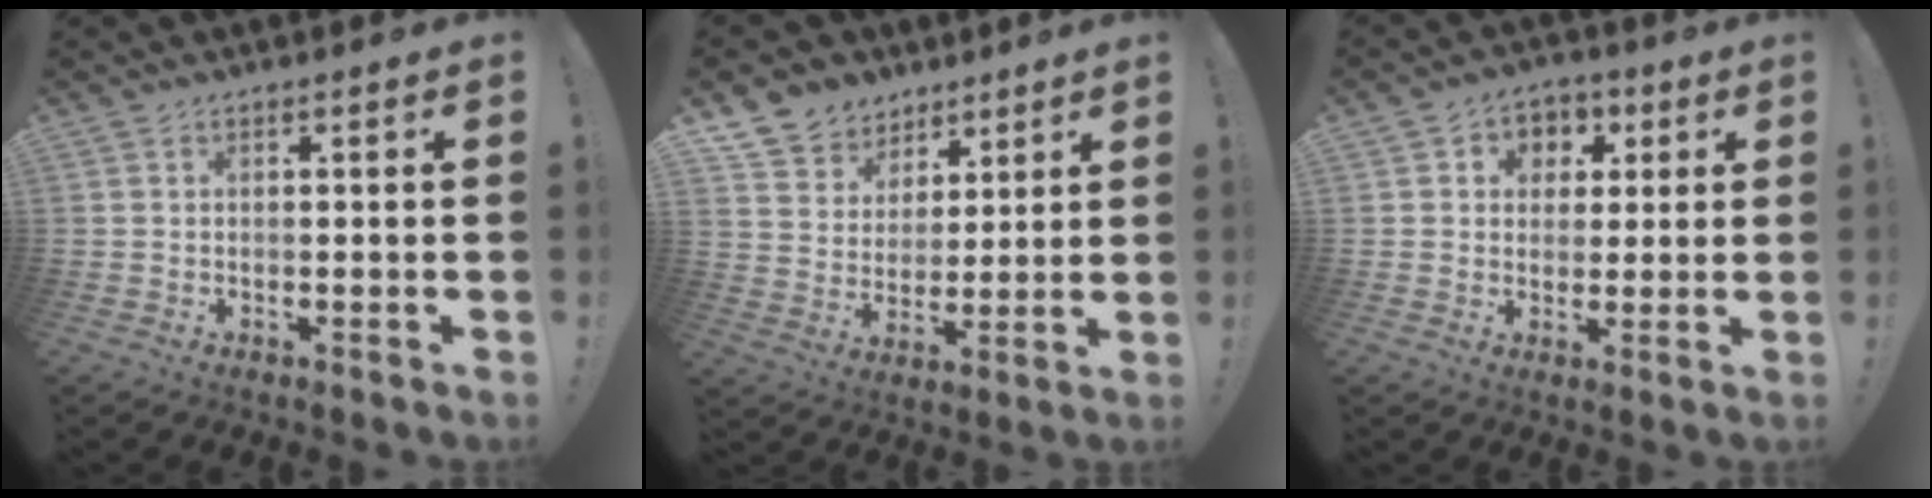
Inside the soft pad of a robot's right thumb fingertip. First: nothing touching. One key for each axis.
{"total": 10.0, "fx": 6.8, "fy": 7.2, "fz": 1.4, "tx": -0.031, "ty": -0.051, "tz": 0.136}
{"total": 5.9, "fx": 0.4, "fy": 5.7, "fz": 1.4, "tx": -0.012, "ty": 0.000, "tz": 0.011}